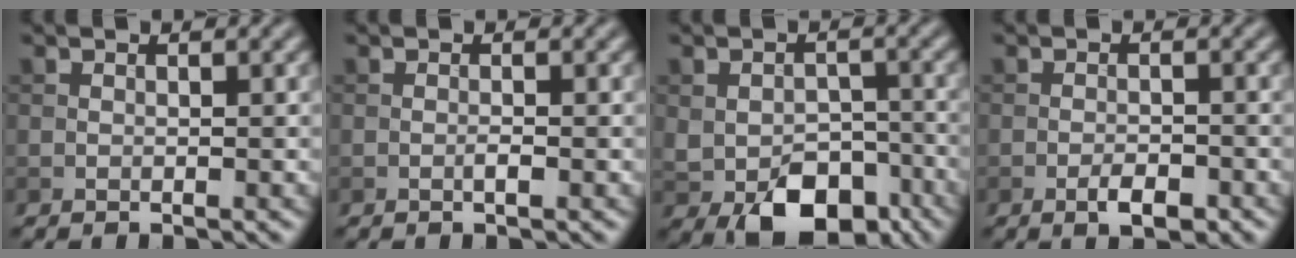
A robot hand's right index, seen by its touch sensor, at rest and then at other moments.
{"total": 0.7, "force": [-0.3, 0.1, 0.6], "torque": [-0.014, 0.000, -0.006]}
{"total": 7.2, "force": [-3.5, 4.3, 4.6], "torque": [-0.076, -0.014, -0.049]}
{"total": 2.4, "force": [-1.3, 0.9, 1.8], "torque": [-0.029, 0.000, -0.023]}